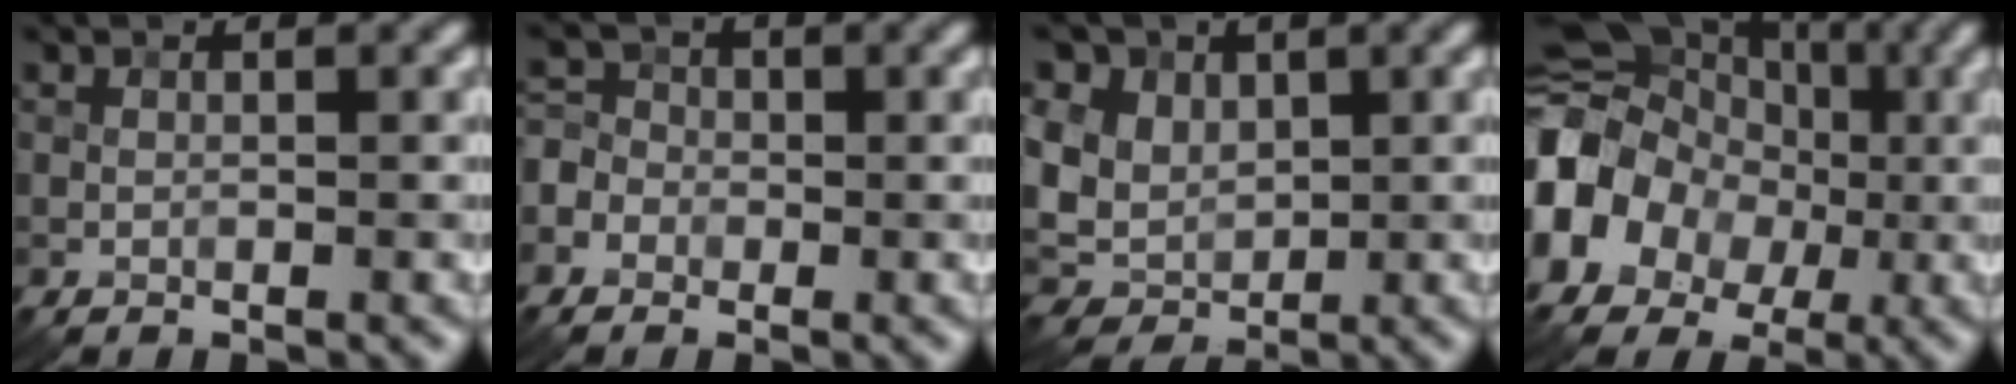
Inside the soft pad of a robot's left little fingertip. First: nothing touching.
{"total": 3.9, "force": [-1.5, 3.4, 1.2], "torque": [-0.008, 0.012, -0.047]}
{"total": 10.6, "force": [3.9, 8.3, 5.2], "torque": [-0.109, 0.031, 0.055]}
{"total": 9.8, "force": [-1.1, 8.4, 4.8], "torque": [-0.081, 0.013, -0.041]}